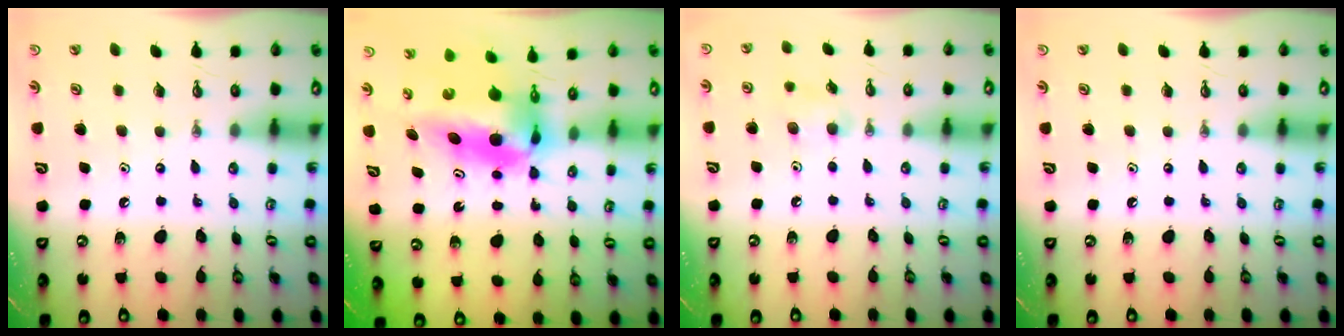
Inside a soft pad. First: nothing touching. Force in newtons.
{"total": 10.1, "press": 7.5, "slide": 6.9}
{"total": 6.8, "press": 6.8, "slide": 0.8}
{"total": 0.0}